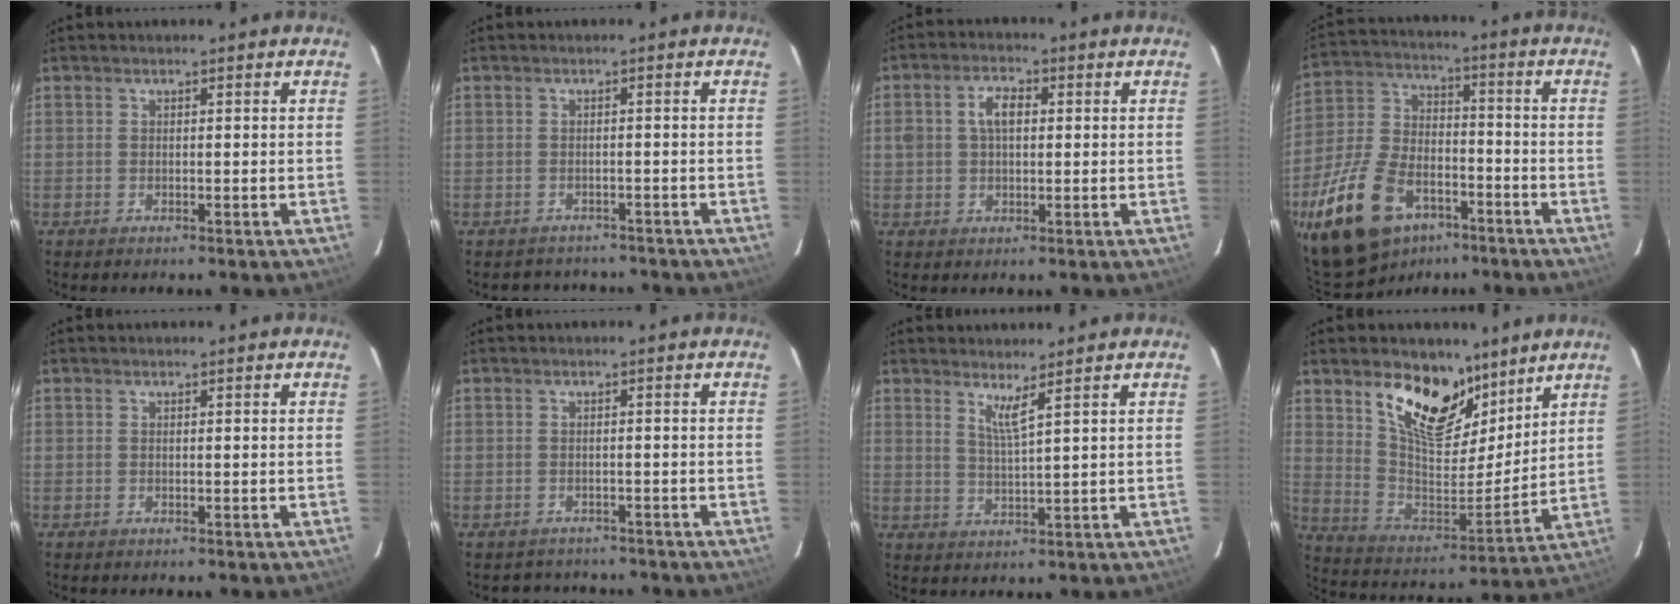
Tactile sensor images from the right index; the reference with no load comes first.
{"total": 5.7, "force": [-5.1, 2.5, 1.0], "torque": [-0.018, 0.000, -0.062]}
{"total": 5.2, "force": [0.9, 3.2, 3.9], "torque": [-0.070, 0.014, 0.019]}
{"total": 19.5, "force": [-11.3, 11.1, 11.4], "torque": [-0.255, -0.002, -0.190]}
{"total": 0.0}
{"total": 4.9, "force": [-4.4, 2.2, 0.5], "torque": [-0.011, 0.002, -0.057]}
{"total": 3.2, "force": [2.2, -0.7, 2.2], "torque": [-0.045, -0.012, 0.039]}
{"total": 17.4, "force": [11.2, 8.4, 10.3], "torque": [-0.180, -0.010, 0.203]}